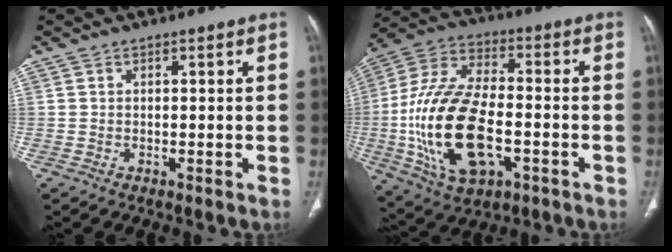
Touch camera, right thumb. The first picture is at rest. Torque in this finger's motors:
{"motor_torque": [3.92, 1.08, 2.51, -0.26, 0.77]}